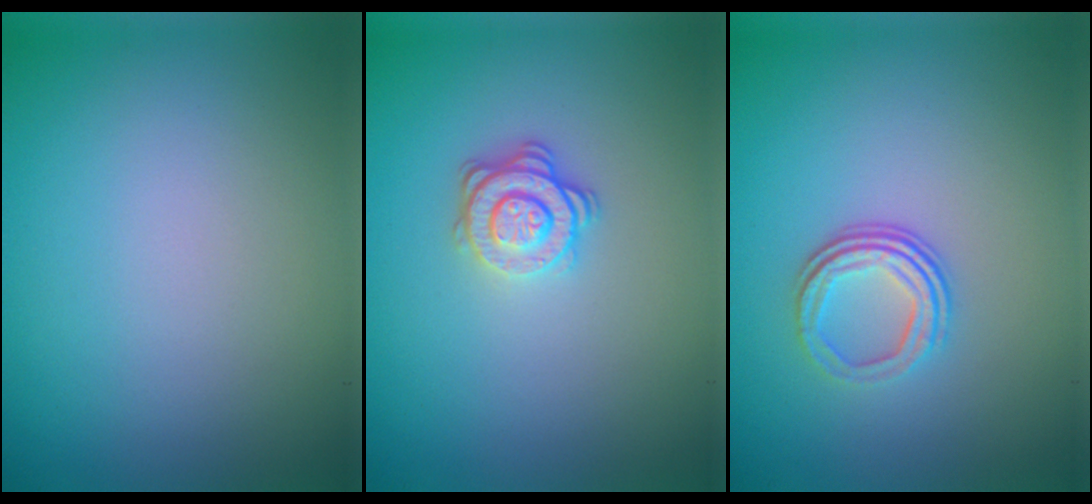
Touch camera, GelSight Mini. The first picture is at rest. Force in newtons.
{"total": 3.0, "press": 2.6, "slide": 1.5}
{"total": 3.3, "press": 2.2, "slide": 2.4}